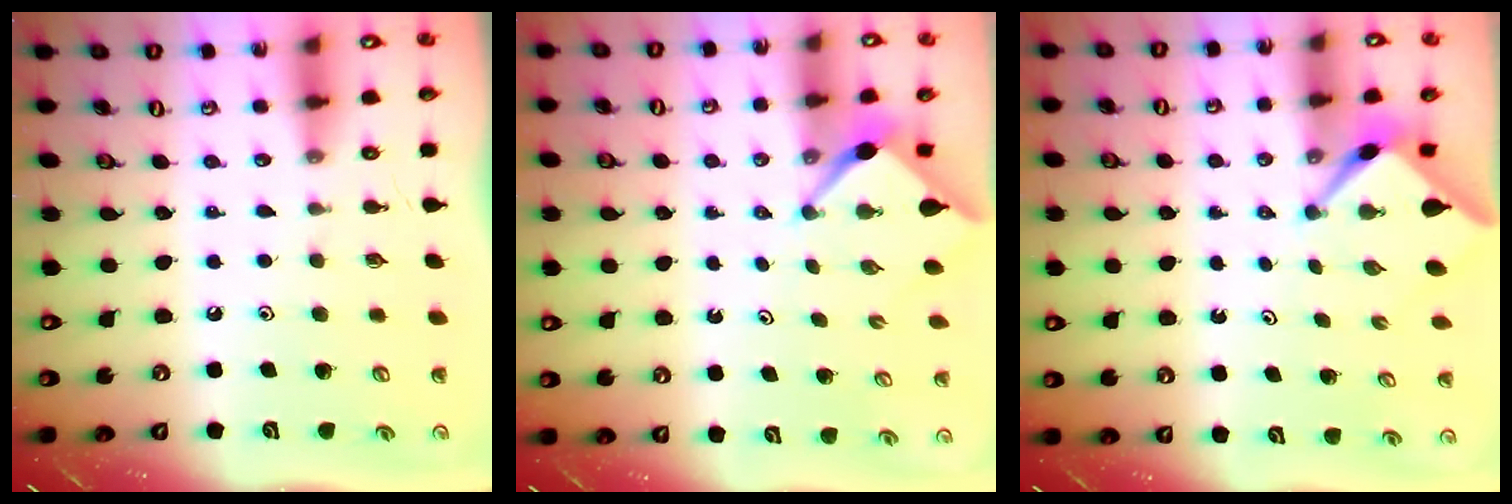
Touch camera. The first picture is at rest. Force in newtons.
{"total": 2.6, "press": 2.6, "slide": 0.3}
{"total": 2.5, "press": 2.5, "slide": 0.3}